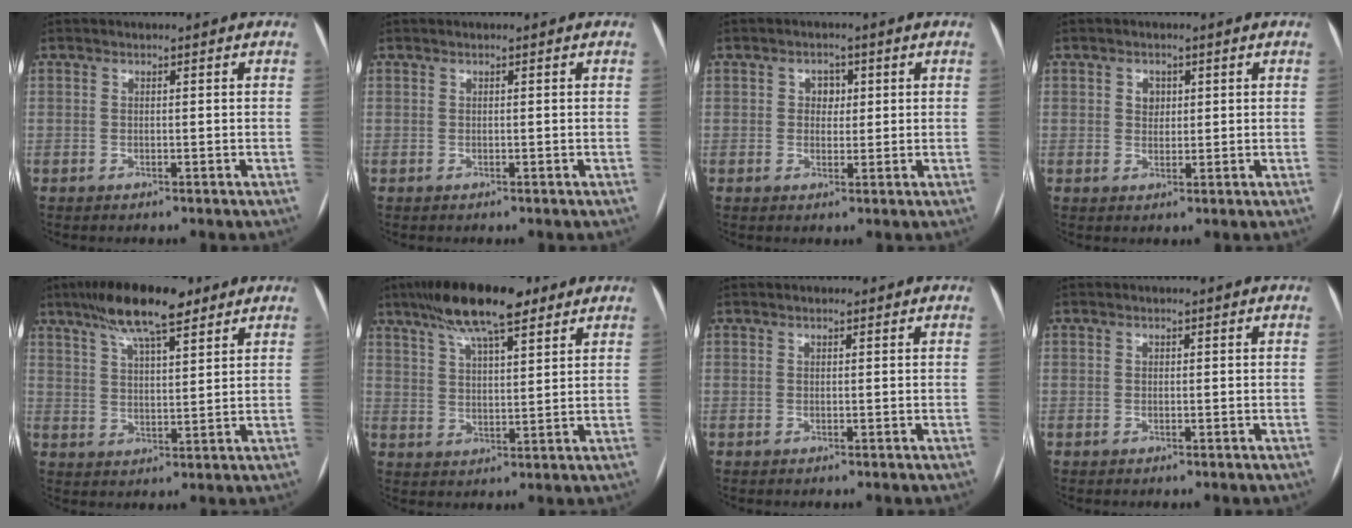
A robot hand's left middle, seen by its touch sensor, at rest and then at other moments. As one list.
[{"total": 0.0}, {"total": 2.5, "force": [0.6, 1.9, 1.4], "torque": [-0.018, 0.005, 0.009]}, {"total": 2.1, "force": [0.7, 1.7, 1.0], "torque": [-0.015, 0.004, 0.011]}, {"total": 12.3, "force": [8.5, 2.8, 8.4], "torque": [-0.152, 0.021, 0.146]}, {"total": 13.5, "force": [9.3, 3.1, 9.3], "torque": [-0.170, 0.027, 0.161]}, {"total": 0.7, "force": [0.6, 0.3, 0.4], "torque": [-0.012, 0.007, 0.008]}, {"total": 0.0}]